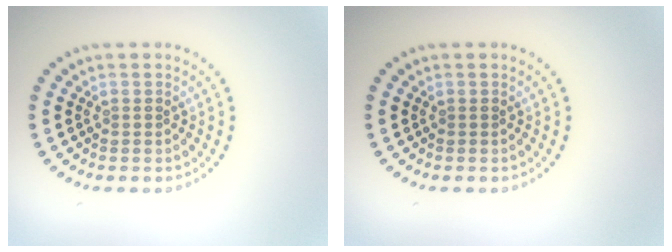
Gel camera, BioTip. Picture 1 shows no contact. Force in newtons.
{"total": 0.0}